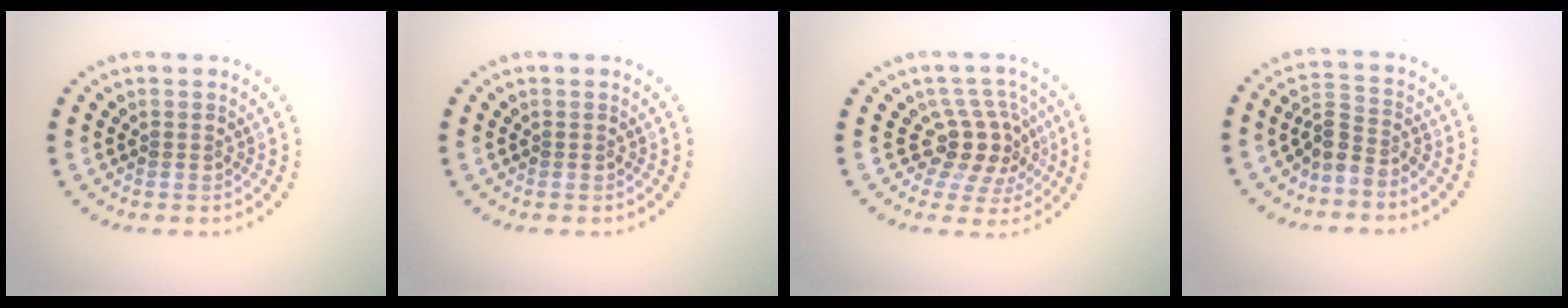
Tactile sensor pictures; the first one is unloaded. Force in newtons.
{"total": 0.0}
{"total": 3.9, "press": 3.2, "slide": 2.3}
{"total": 2.7, "press": 2.0, "slide": 1.8}